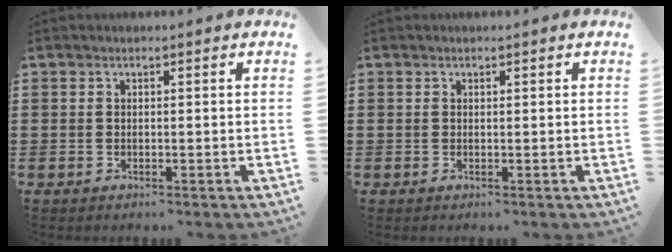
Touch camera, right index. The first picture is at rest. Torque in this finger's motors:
{"motor_torque": [-0.13, -0.09, 0.00, -0.01]}